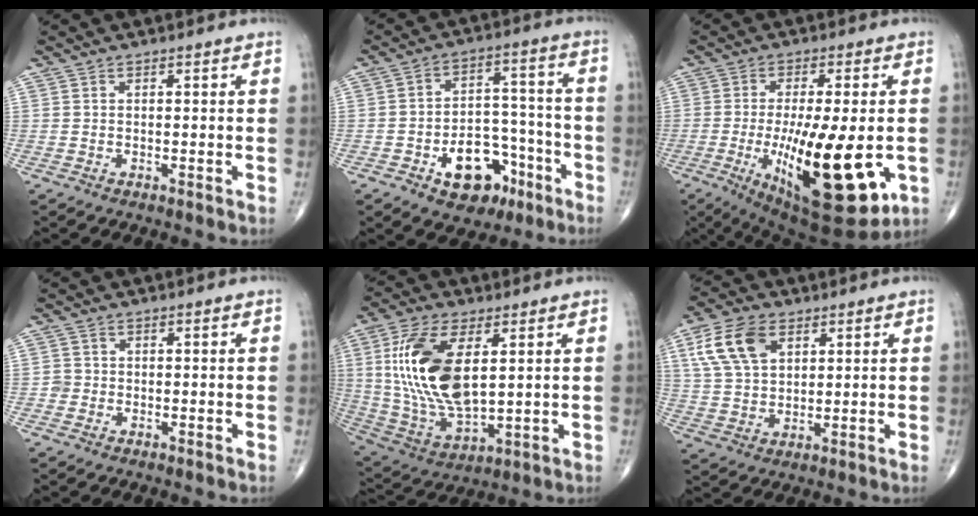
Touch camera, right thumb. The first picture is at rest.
{"total": 13.2, "force": [-6.5, 8.5, 7.8], "torque": [-0.069, 0.058, -0.090]}
{"total": 22.2, "force": [-4.5, 7.2, 20.5], "torque": [-0.316, -0.028, -0.049]}
{"total": 1.3, "force": [-0.4, 1.2, 0.1], "torque": [0.008, 0.006, -0.011]}
{"total": 19.4, "force": [4.1, 9.4, 16.5], "torque": [-0.332, -0.020, 0.086]}
{"total": 11.2, "force": [4.7, 6.8, 7.6], "torque": [-0.139, -0.004, 0.092]}